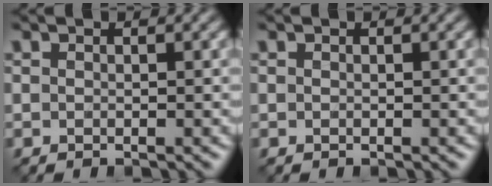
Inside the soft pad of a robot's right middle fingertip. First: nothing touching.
{"total": 0.0}